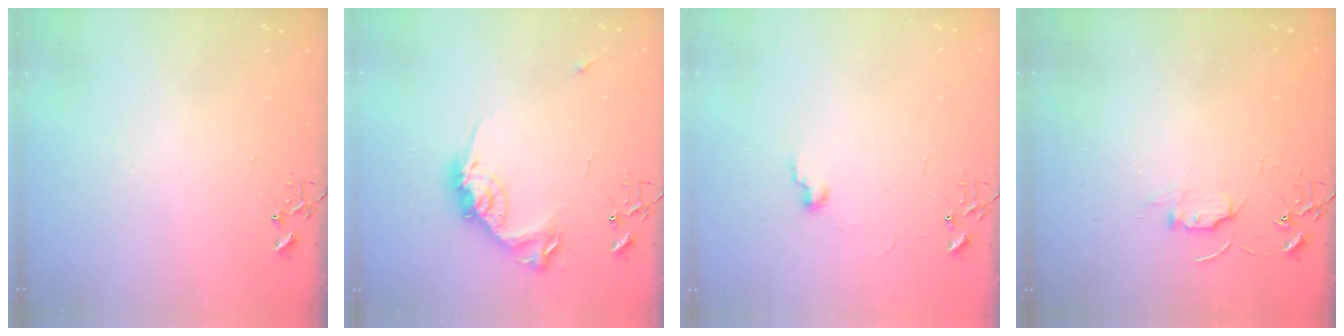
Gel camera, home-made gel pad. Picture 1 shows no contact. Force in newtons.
{"total": 14.1, "press": 14.1, "slide": 0.3}
{"total": 6.8, "press": 6.8, "slide": 0.8}
{"total": 6.8, "press": 6.7, "slide": 0.7}